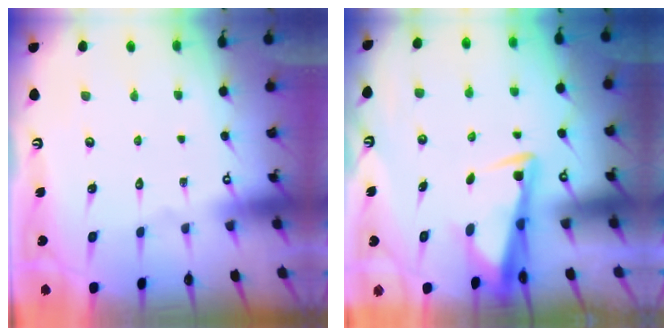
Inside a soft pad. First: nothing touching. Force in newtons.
{"total": 3.5, "press": 3.4, "slide": 1.1}